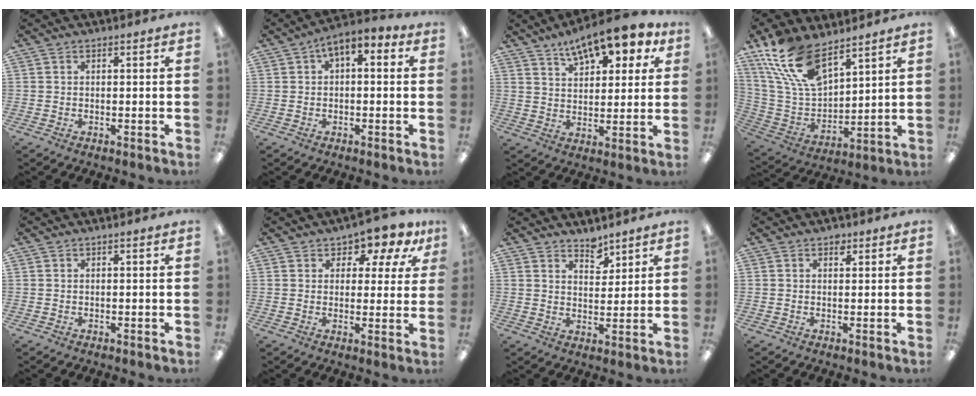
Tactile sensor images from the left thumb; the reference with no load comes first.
{"total": 4.2, "force": [1.2, 2.5, 3.2], "torque": [-0.045, -0.003, 0.017]}
{"total": 12.3, "force": [9.0, 5.2, 6.6], "torque": [-0.105, -0.041, 0.159]}
{"total": 17.9, "force": [11.6, 8.4, 10.8], "torque": [-0.243, -0.045, 0.215]}
{"total": 0.0}
{"total": 6.1, "force": [4.5, 3.5, 2.1], "torque": [-0.035, -0.029, 0.080]}
{"total": 4.9, "force": [4.3, 2.0, 0.9], "torque": [0.005, -0.033, 0.076]}
{"total": 1.7, "force": [1.0, 1.1, 0.8], "torque": [0.000, -0.003, 0.015]}